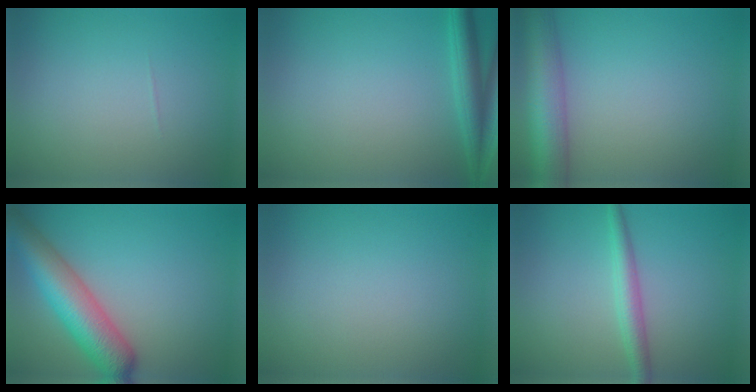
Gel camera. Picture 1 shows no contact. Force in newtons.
{"total": 3.0, "press": 3.0, "slide": 0.2}
{"total": 7.4, "press": 7.4, "slide": 0.3}
{"total": 7.6, "press": 7.6, "slide": 0.3}
{"total": 0.0}
{"total": 2.6, "press": 2.6, "slide": 0.1}